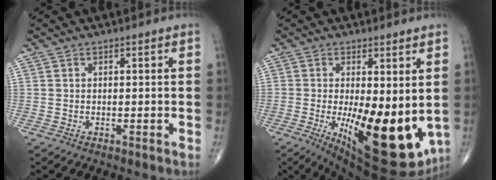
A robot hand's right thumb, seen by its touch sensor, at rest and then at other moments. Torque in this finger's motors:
{"motor_torque": [2.55, 2.45, 0.36, -0.24, 0.57]}